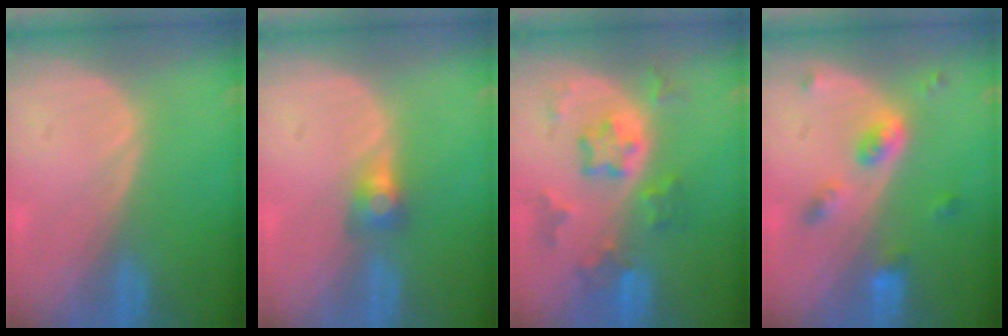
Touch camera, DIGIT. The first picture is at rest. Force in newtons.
{"total": 3.0, "press": 2.5, "slide": 1.6}
{"total": 7.4, "press": 6.6, "slide": 3.4}
{"total": 5.1, "press": 4.5, "slide": 2.3}